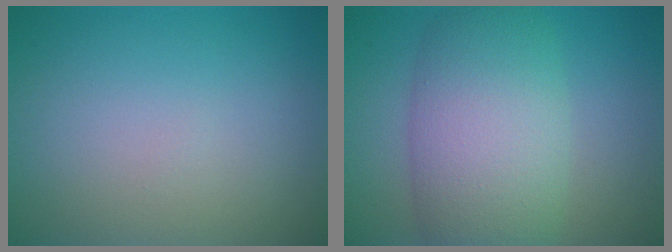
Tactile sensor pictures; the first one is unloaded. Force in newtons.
{"total": 8.5, "press": 8.5, "slide": 0.4}